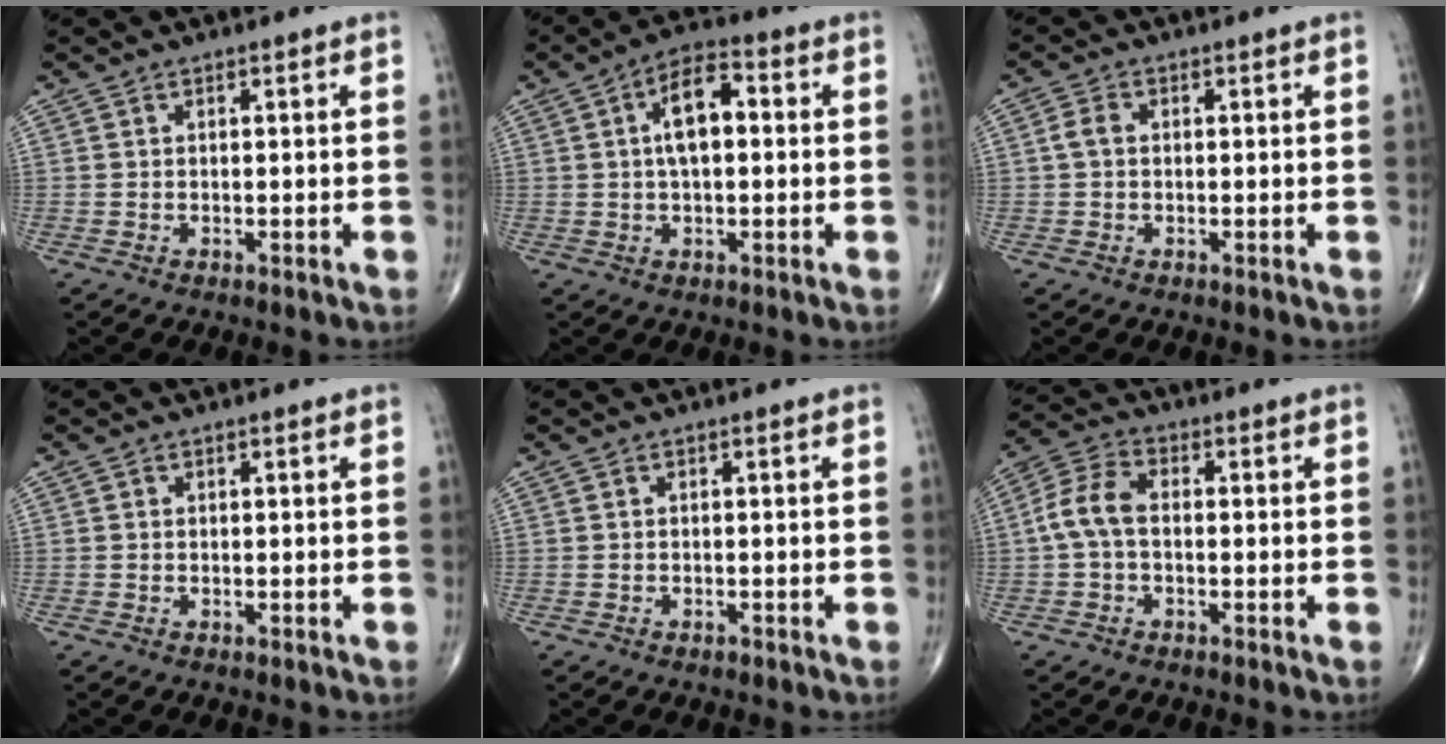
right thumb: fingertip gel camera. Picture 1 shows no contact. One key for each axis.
{"total": 8.7, "fx": 1.2, "fy": 4.3, "fz": 7.4, "tx": -0.121, "ty": 0.019, "tz": 0.011}
{"total": 2.5, "fx": 0.1, "fy": 1.8, "fz": 1.7, "tx": -0.033, "ty": 0.006, "tz": -0.001}
{"total": 0.0}
{"total": 0.5, "fx": -0.4, "fy": 0.2, "fz": 0.2, "tx": -0.005, "ty": 0.001, "tz": -0.009}
{"total": 6.8, "fx": -0.5, "fy": 4.1, "fz": 5.4, "tx": -0.113, "ty": 0.022, "tz": -0.020}